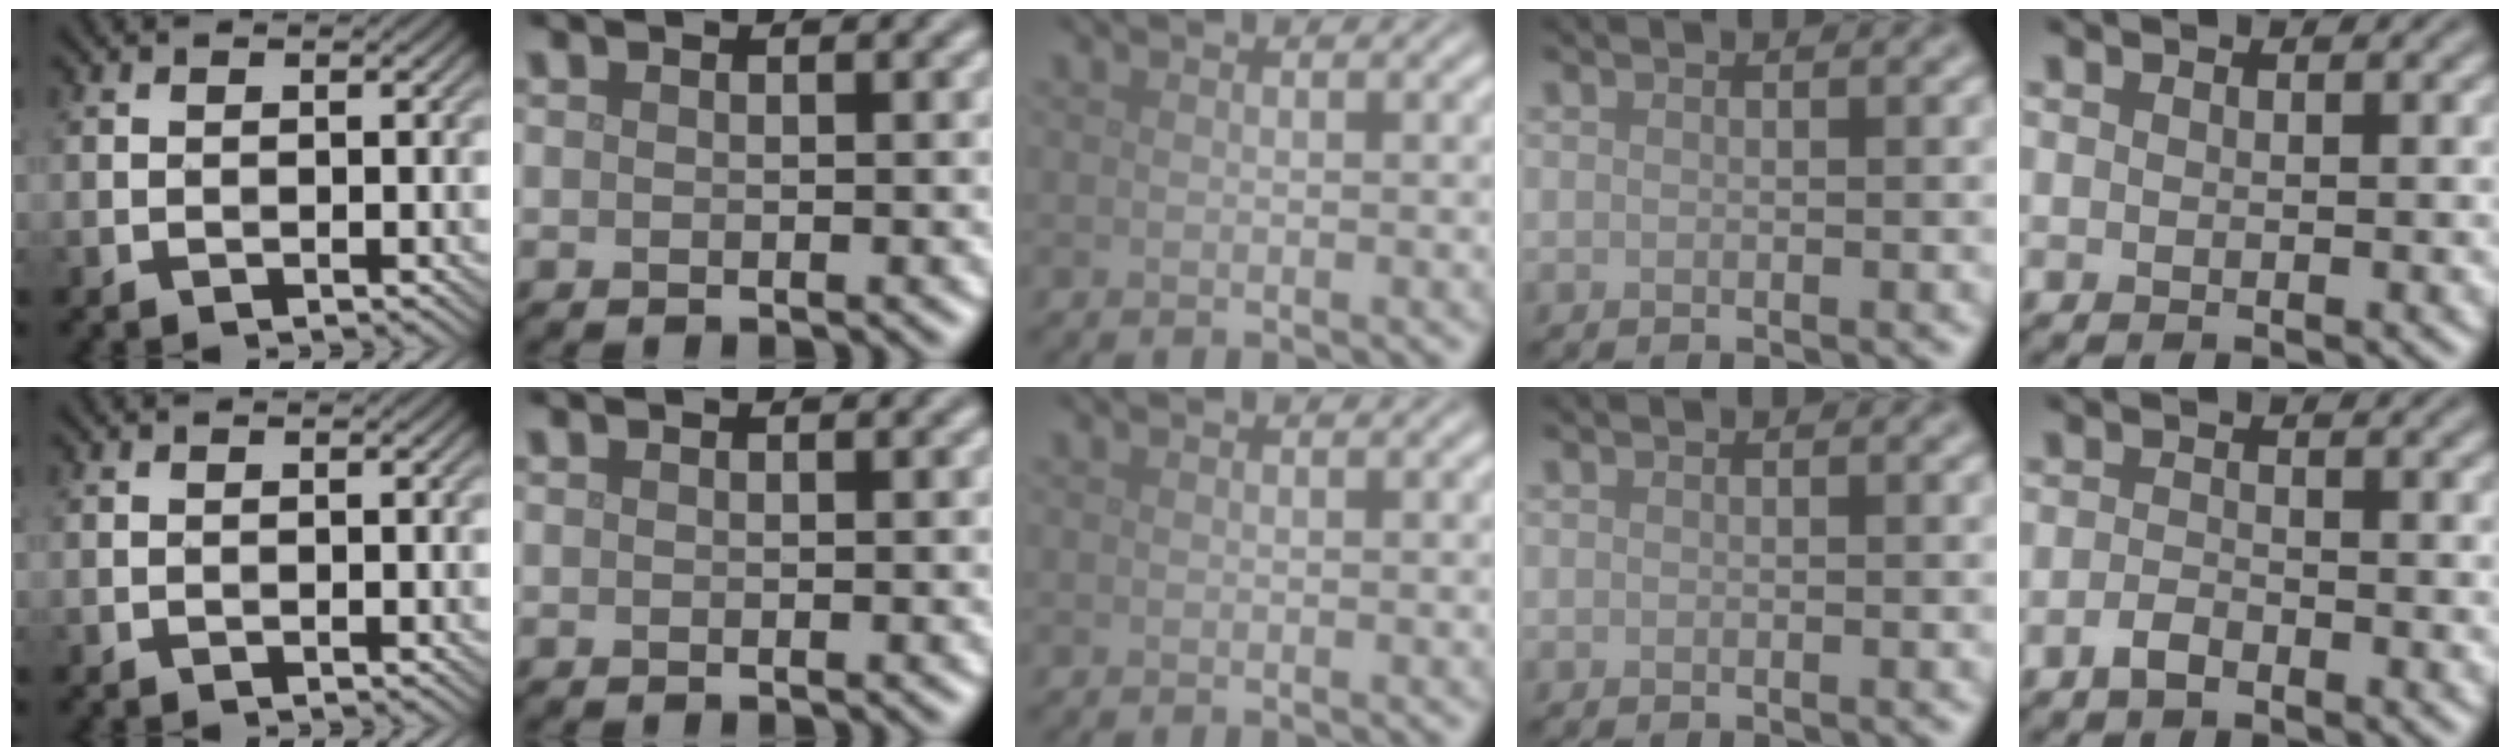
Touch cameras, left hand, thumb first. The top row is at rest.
{"little": {"total": 1.5, "force": [-1.2, 0.5, 0.7], "torque": [-0.015, 0.002, -0.028]}}